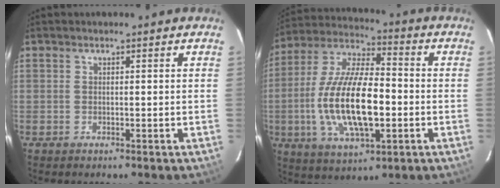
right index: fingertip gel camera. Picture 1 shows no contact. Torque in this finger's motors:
{"motor_torque": [1.82, -0.31, 1.05, 0.21]}